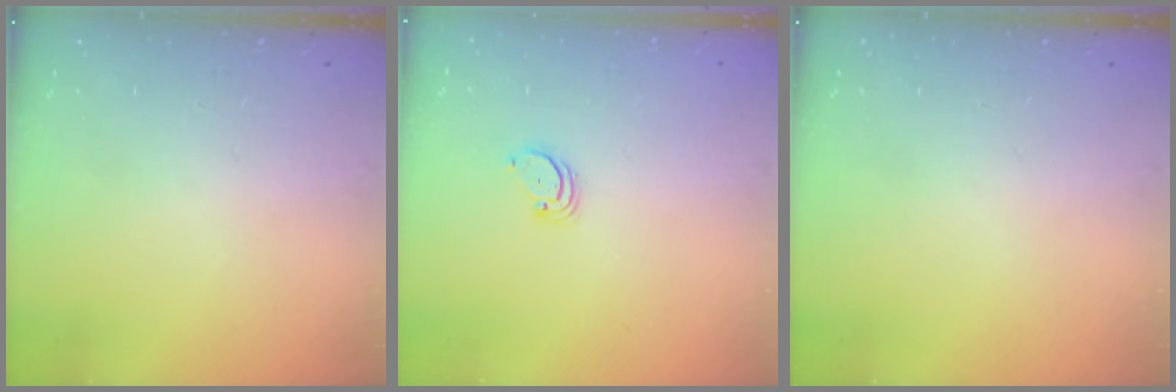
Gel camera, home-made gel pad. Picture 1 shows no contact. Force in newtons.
{"total": 2.0, "press": 2.0, "slide": 0.2}
{"total": 0.0}